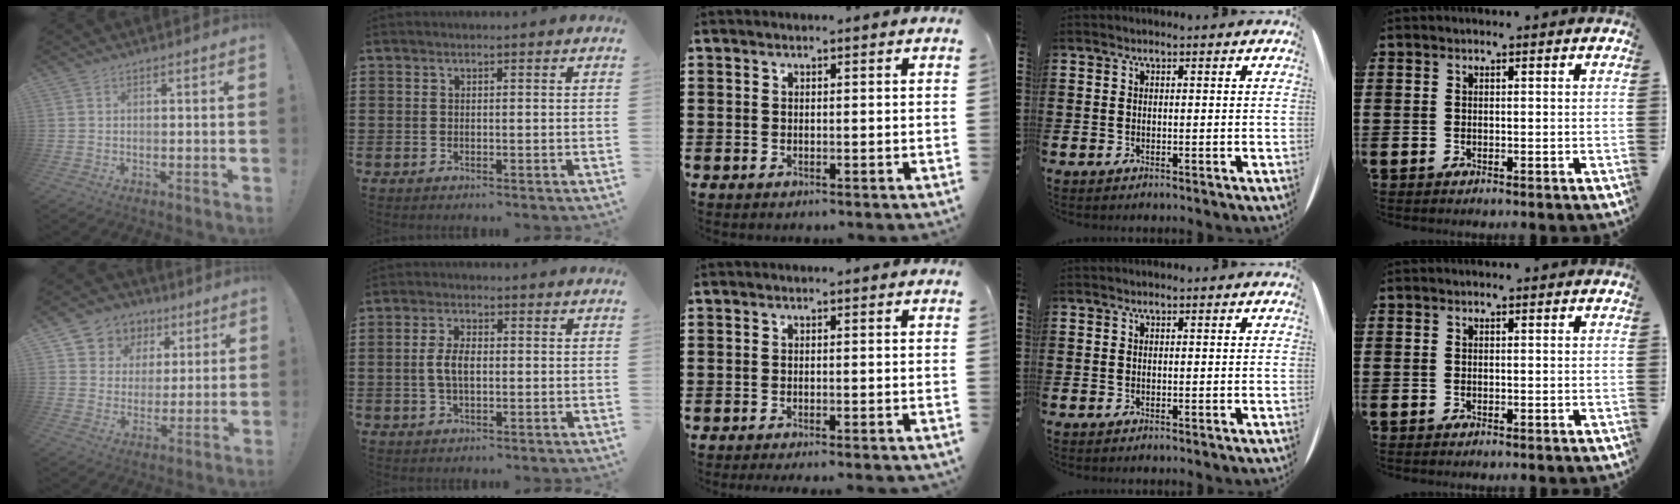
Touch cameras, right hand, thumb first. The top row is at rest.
{"thumb": {"total": 8.5, "force": [3.4, 7.6, 1.6], "torque": [-0.019, -0.027, 0.071]}, "index": {"total": 4.1, "force": [-0.1, 2.0, 3.6], "torque": [-0.084, 0.001, -0.008]}, "middle": {"total": 1.0, "force": [-0.9, -0.3, 0.4], "torque": [-0.007, -0.002, -0.017]}}